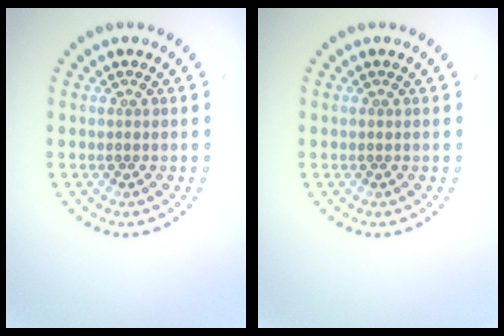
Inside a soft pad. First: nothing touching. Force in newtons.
{"total": 0.0}